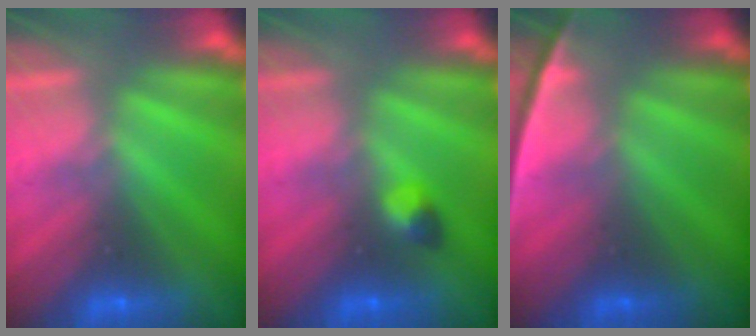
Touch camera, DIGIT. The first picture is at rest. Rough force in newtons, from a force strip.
{"total": 2.6}
{"total": 2.4}